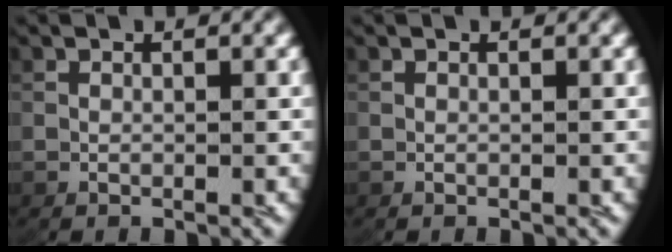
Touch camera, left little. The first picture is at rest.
{"total": 0.0}